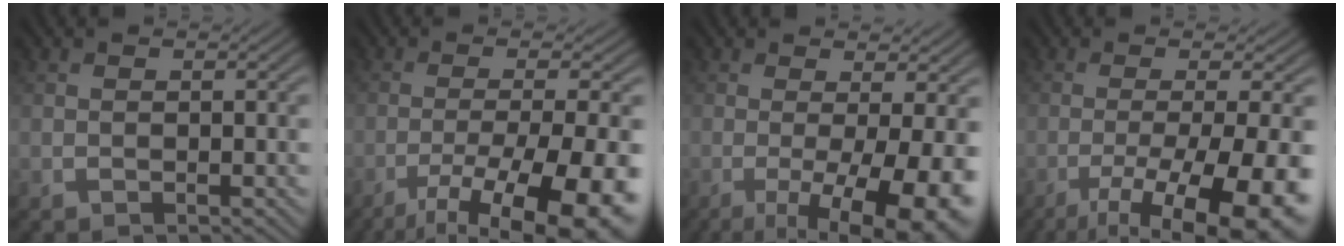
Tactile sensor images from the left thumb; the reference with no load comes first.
{"total": 14.2, "force": [-7.8, 3.4, 11.3], "torque": [-0.188, -0.020, -0.109]}
{"total": 11.7, "force": [-2.7, 3.0, 11.0], "torque": [-0.138, -0.001, -0.032]}
{"total": 14.0, "force": [-6.3, 3.4, 12.0], "torque": [-0.181, -0.012, -0.086]}